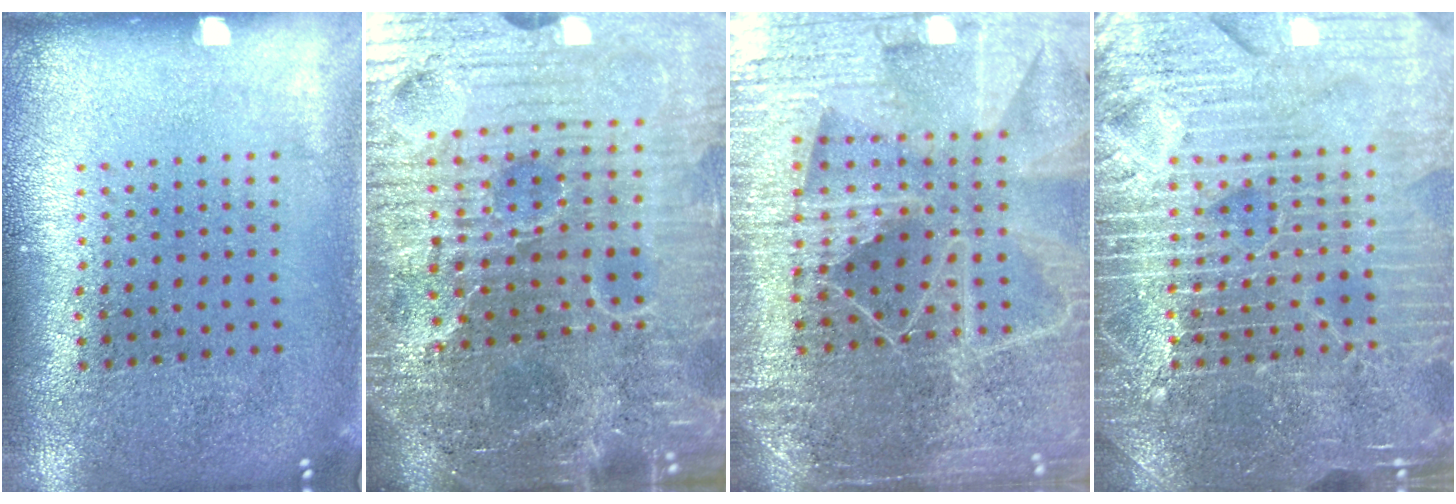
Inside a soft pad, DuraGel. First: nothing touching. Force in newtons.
{"total": 7.3, "press": 6.6, "slide": 3.1}
{"total": 5.8, "press": 5.1, "slide": 2.7}
{"total": 7.2, "press": 7.1, "slide": 1.0}